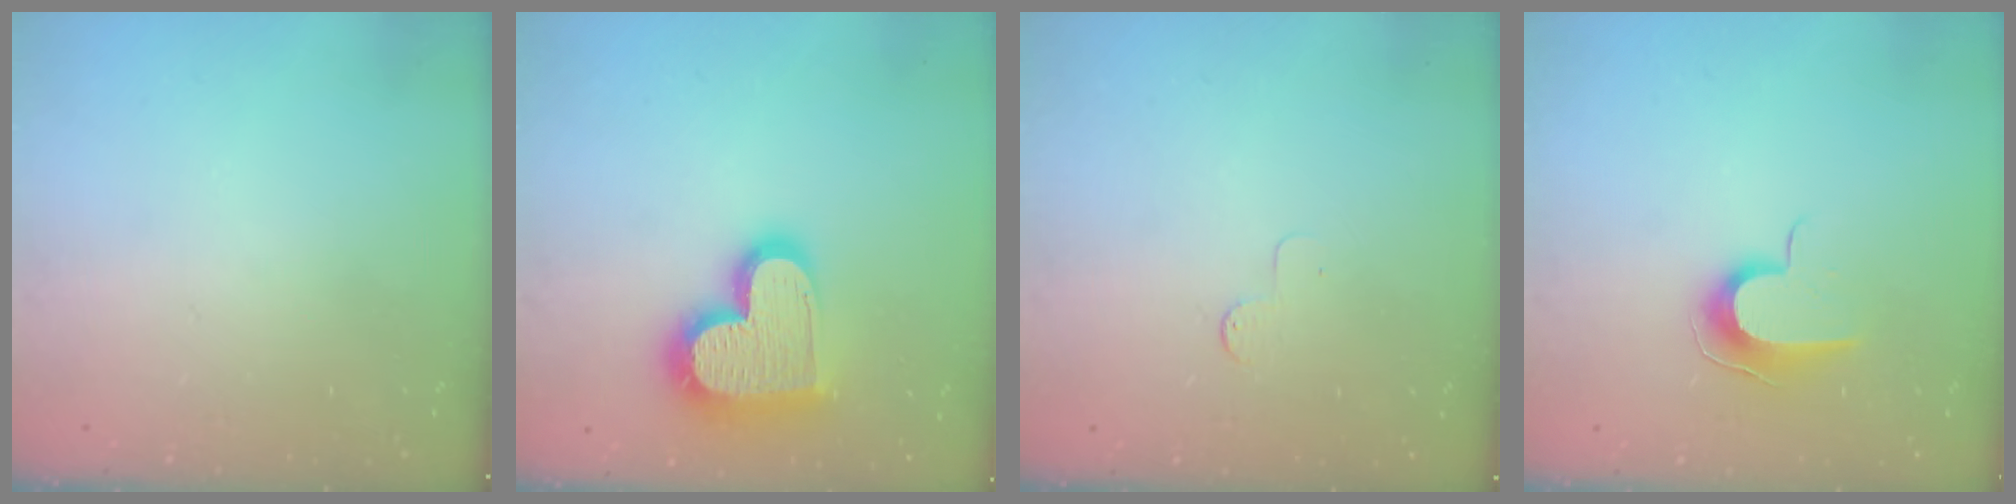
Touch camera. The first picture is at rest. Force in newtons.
{"total": 20.7, "press": 20.7, "slide": 1.5}
{"total": 2.6, "press": 2.6, "slide": 0.3}
{"total": 8.9, "press": 8.9, "slide": 0.8}